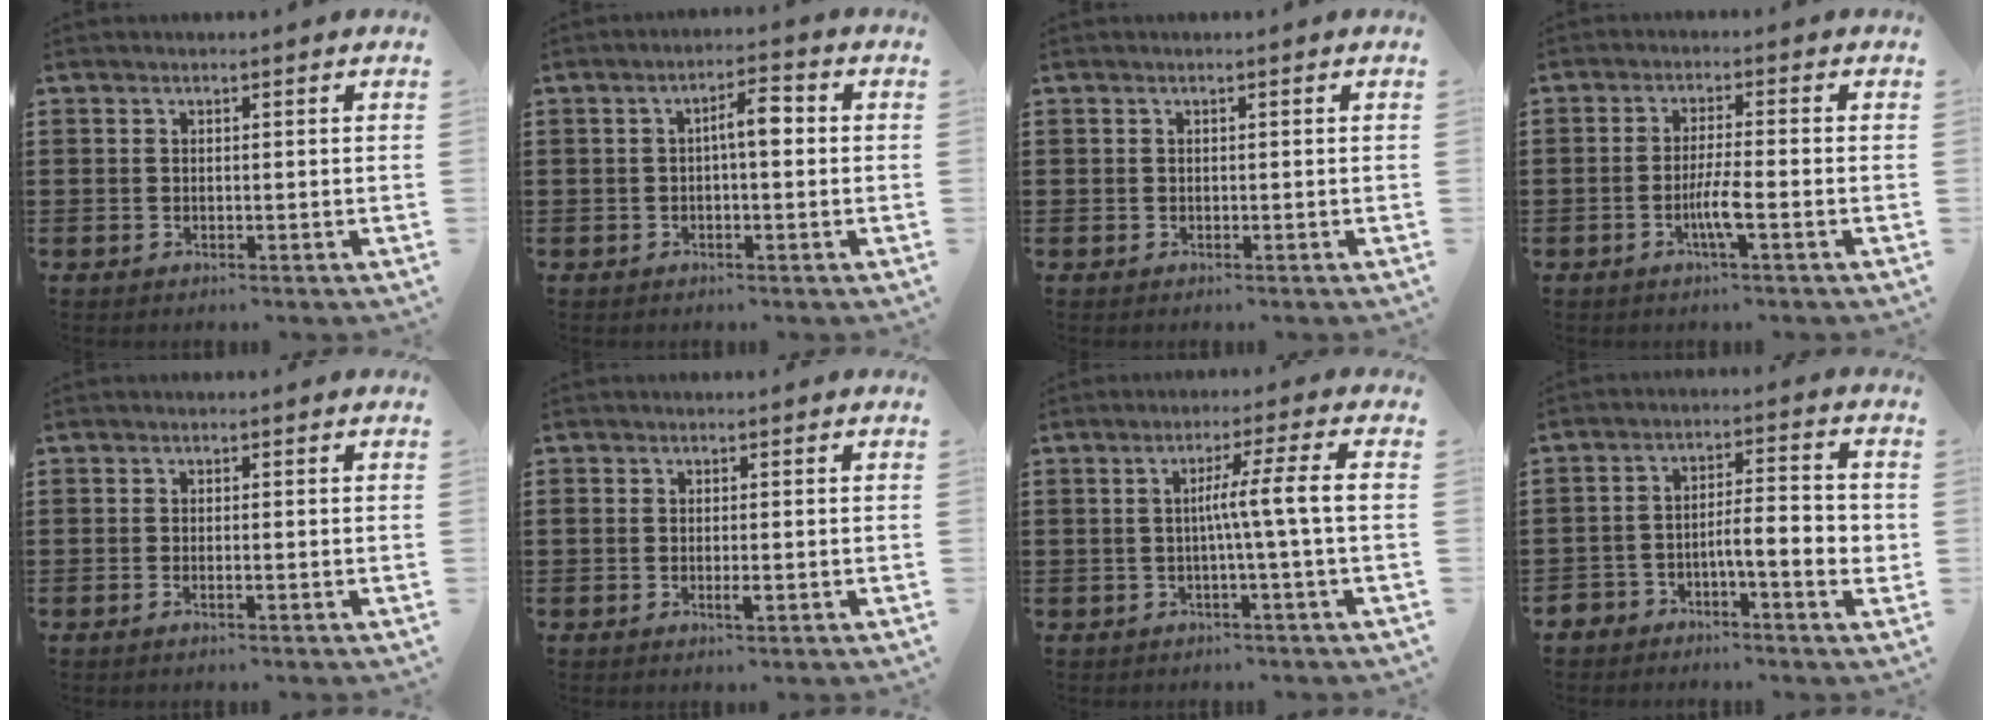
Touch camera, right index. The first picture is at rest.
{"total": 4.0, "force": [-0.1, 1.1, 3.8], "torque": [-0.070, 0.010, -0.005]}
{"total": 0.0}
{"total": 4.4, "force": [-1.7, 0.2, 4.1], "torque": [-0.084, -0.010, -0.036]}
{"total": 0.7, "force": [-0.4, 0.1, 0.6], "torque": [-0.012, -0.004, -0.006]}
{"total": 1.6, "force": [-0.5, 0.5, 1.5], "torque": [-0.025, 0.000, -0.009]}
{"total": 5.7, "force": [-0.5, -1.0, 5.6], "torque": [-0.102, -0.005, -0.017]}
{"total": 5.4, "force": [-3.1, 1.3, 4.2], "torque": [-0.080, -0.004, -0.061]}